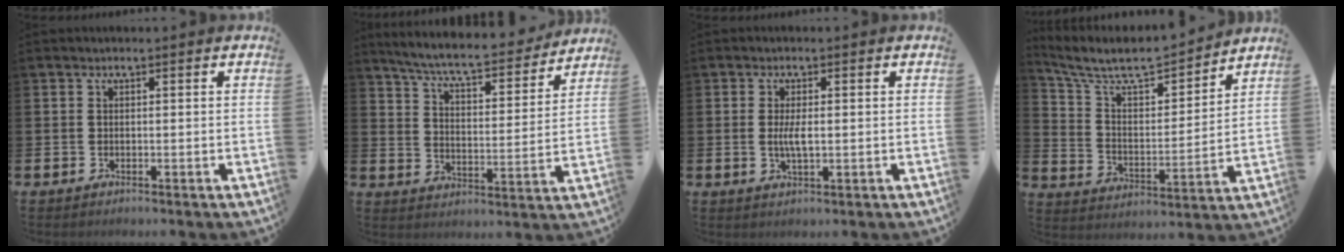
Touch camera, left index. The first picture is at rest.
{"total": 7.5, "force": [6.9, 0.8, 2.7], "torque": [-0.083, -0.048, 0.116]}
{"total": 2.8, "force": [0.1, 1.0, 2.6], "torque": [-0.048, 0.001, -0.001]}
{"total": 8.4, "force": [7.4, 2.4, 3.1], "torque": [-0.101, -0.050, 0.126]}